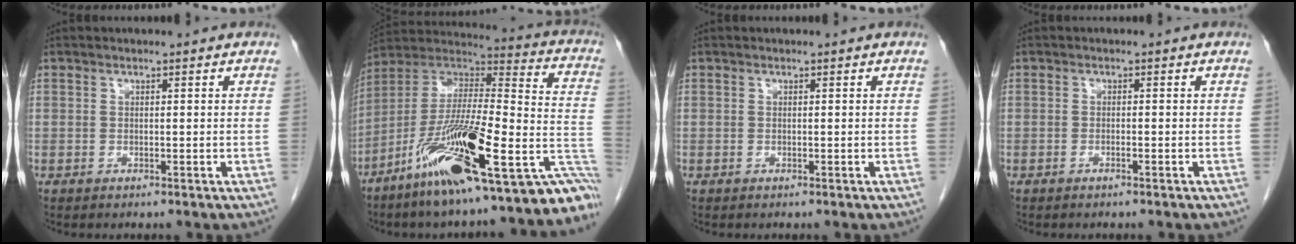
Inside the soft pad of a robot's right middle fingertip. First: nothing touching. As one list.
[{"total": 28.0, "force": [-17.1, 4.7, 21.7], "torque": [-0.245, 0.040, -0.275]}, {"total": 0.0}, {"total": 0.8, "force": [-0.6, 0.0, 0.5], "torque": [-0.016, 0.000, -0.009]}]